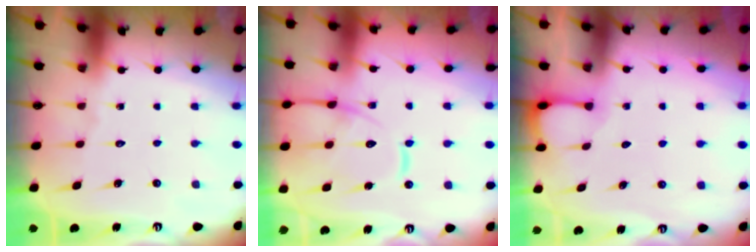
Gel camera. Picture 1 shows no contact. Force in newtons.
{"total": 14.5, "press": 14.4, "slide": 1.2}
{"total": 1.9, "press": 1.9, "slide": 0.2}